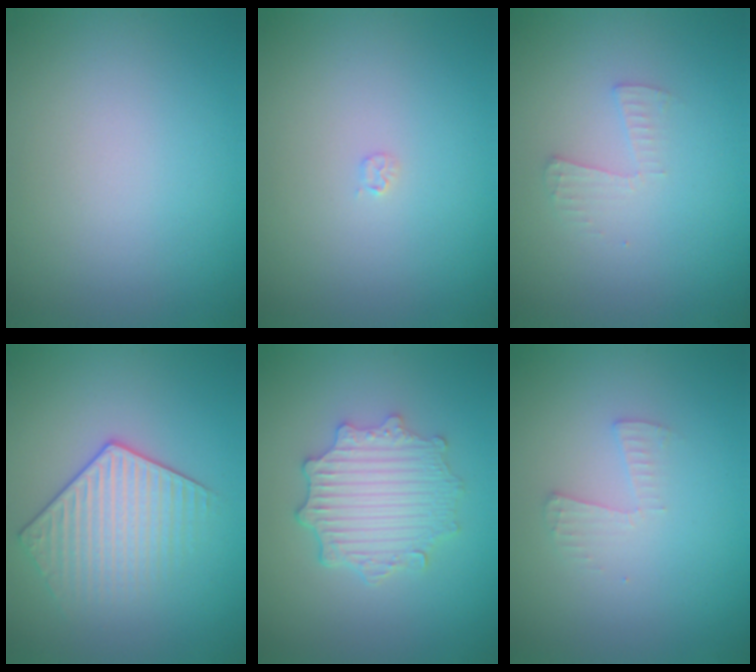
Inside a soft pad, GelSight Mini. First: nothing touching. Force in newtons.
{"total": 0.5, "press": 0.5, "slide": 0.1}
{"total": 1.4, "press": 1.4, "slide": 0.1}
{"total": 3.4, "press": 3.2, "slide": 1.3}
{"total": 4.6, "press": 3.8, "slide": 2.7}
{"total": 1.4, "press": 1.4, "slide": 0.1}